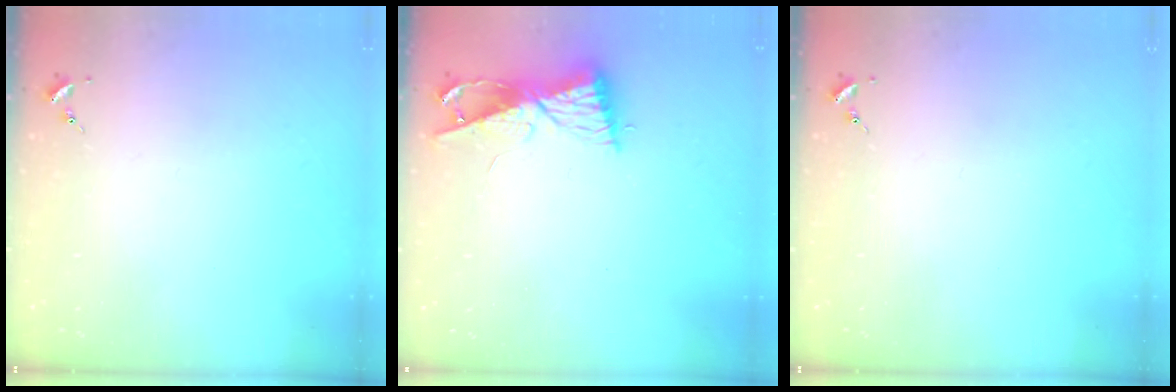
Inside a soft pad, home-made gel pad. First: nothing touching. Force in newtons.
{"total": 8.9, "press": 8.9, "slide": 0.4}
{"total": 0.0}